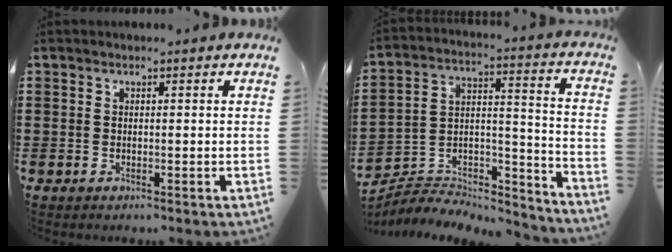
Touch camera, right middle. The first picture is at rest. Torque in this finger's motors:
{"motor_torque": [0.15, -0.12, 0.18, 0.04]}